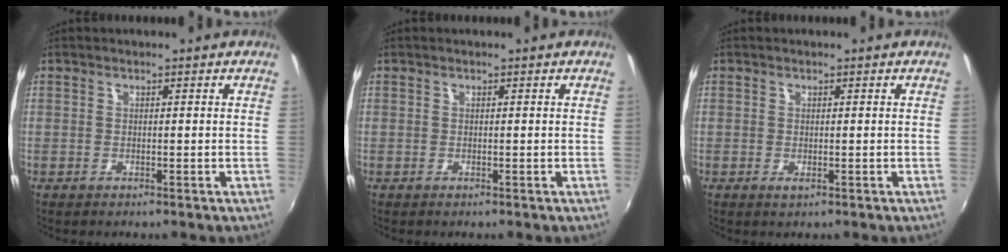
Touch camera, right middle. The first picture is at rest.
{"total": 0.0}
{"total": 0.6, "force": [0.0, 0.1, 0.6], "torque": [-0.010, -0.001, 0.002]}